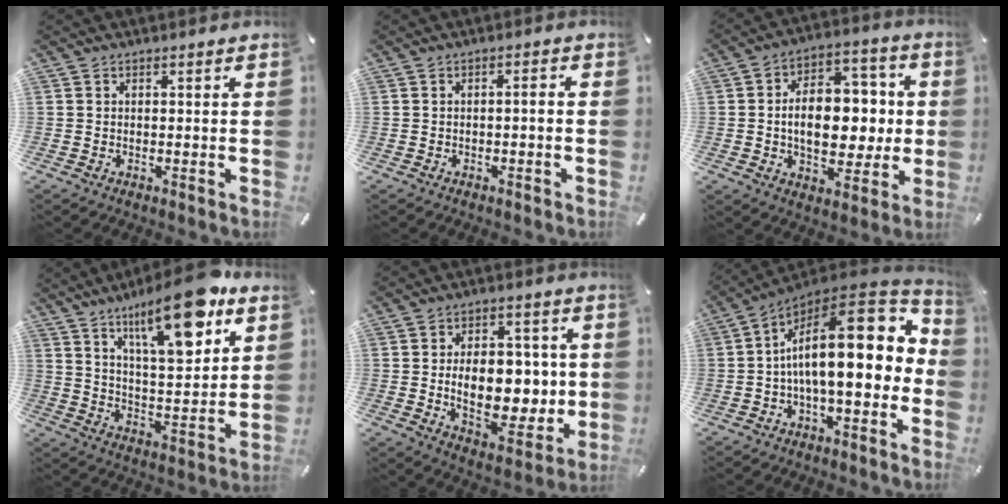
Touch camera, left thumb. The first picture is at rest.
{"total": 1.5, "force": [-0.6, 0.3, 1.4], "torque": [-0.025, 0.002, -0.012]}
{"total": 15.4, "force": [-0.2, 10.7, 11.0], "torque": [-0.168, 0.007, 0.002]}
{"total": 18.0, "force": [11.4, 6.0, 12.6], "torque": [-0.194, -0.057, 0.183]}
{"total": 15.3, "force": [0.0, 9.7, 11.9], "torque": [-0.173, -0.005, 0.005]}
{"total": 20.7, "force": [1.9, 7.8, 19.1], "torque": [-0.320, -0.034, 0.027]}